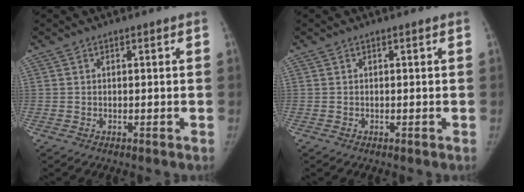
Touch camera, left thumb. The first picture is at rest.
{"total": 0.0}